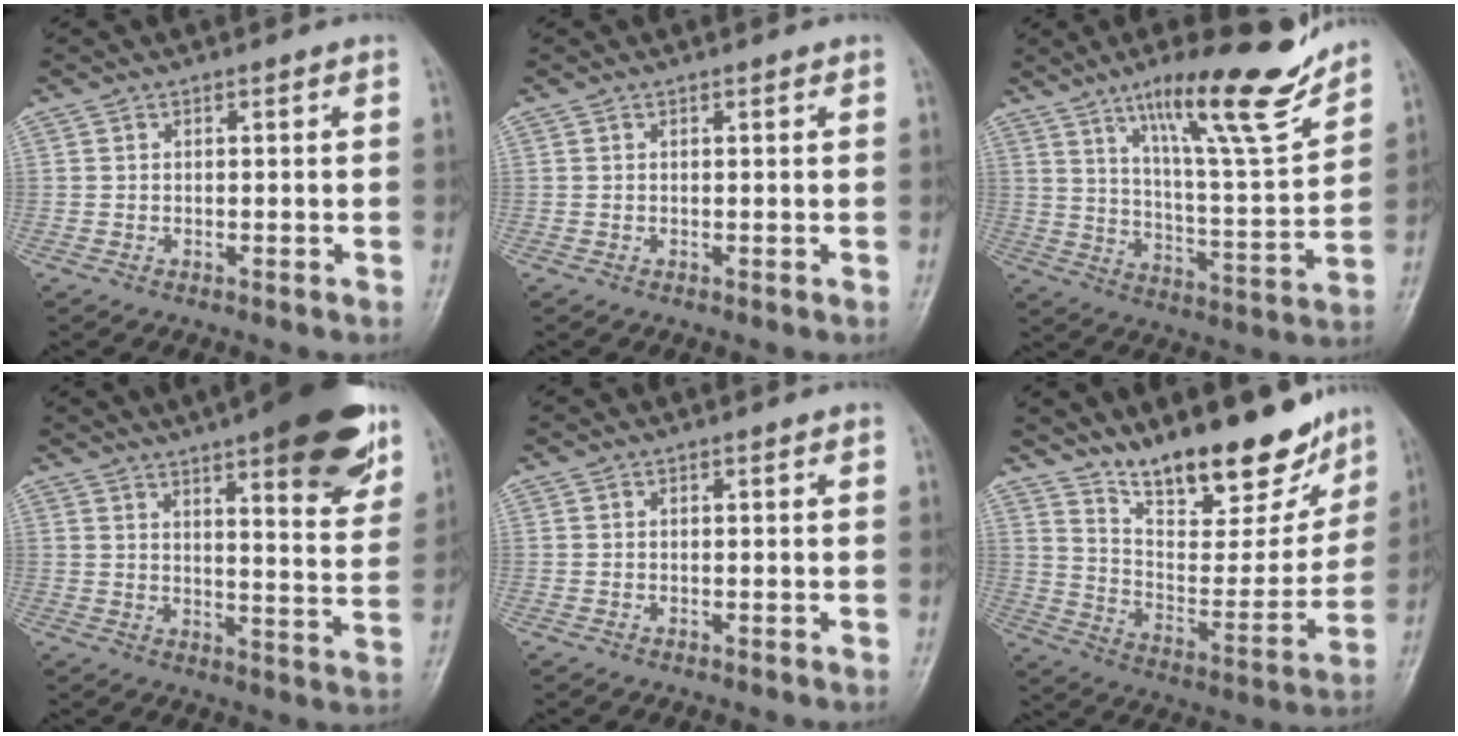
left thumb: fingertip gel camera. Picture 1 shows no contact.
{"total": 0.5, "force": [0.3, 0.1, 0.4], "torque": [-0.007, 0.000, 0.002]}
{"total": 18.9, "force": [13.2, 3.0, 13.1], "torque": [-0.177, -0.078, 0.213]}
{"total": 20.4, "force": [12.3, 5.2, 15.4], "torque": [-0.182, -0.045, 0.163]}
{"total": 0.0}
{"total": 21.5, "force": [16.4, 7.4, 11.8], "torque": [-0.131, -0.094, 0.266]}